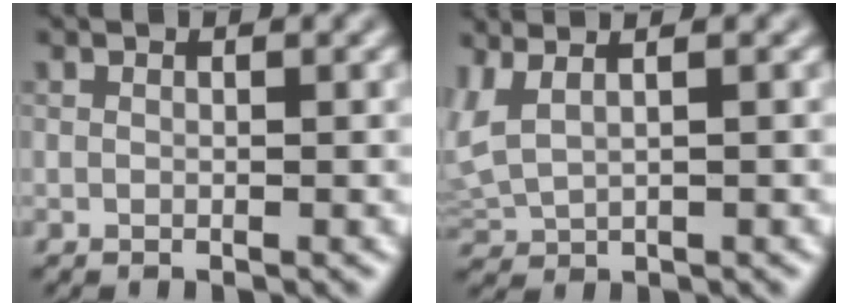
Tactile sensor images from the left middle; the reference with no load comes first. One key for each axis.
{"total": 2.0, "fx": 0.8, "fy": 0.7, "fz": 1.6, "tx": -0.056, "ty": 0.011, "tz": 0.034}